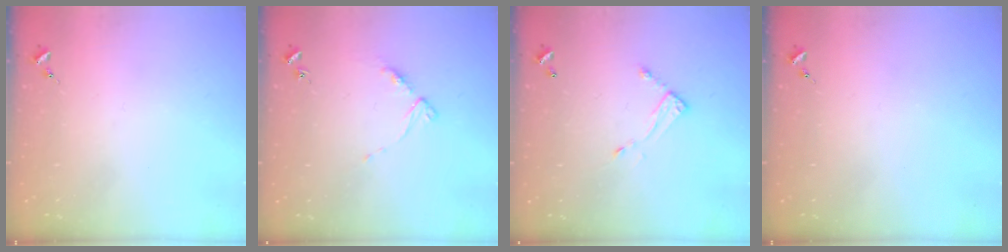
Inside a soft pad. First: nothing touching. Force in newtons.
{"total": 5.2, "press": 5.1, "slide": 0.7}
{"total": 5.5, "press": 5.5, "slide": 0.3}
{"total": 0.0}